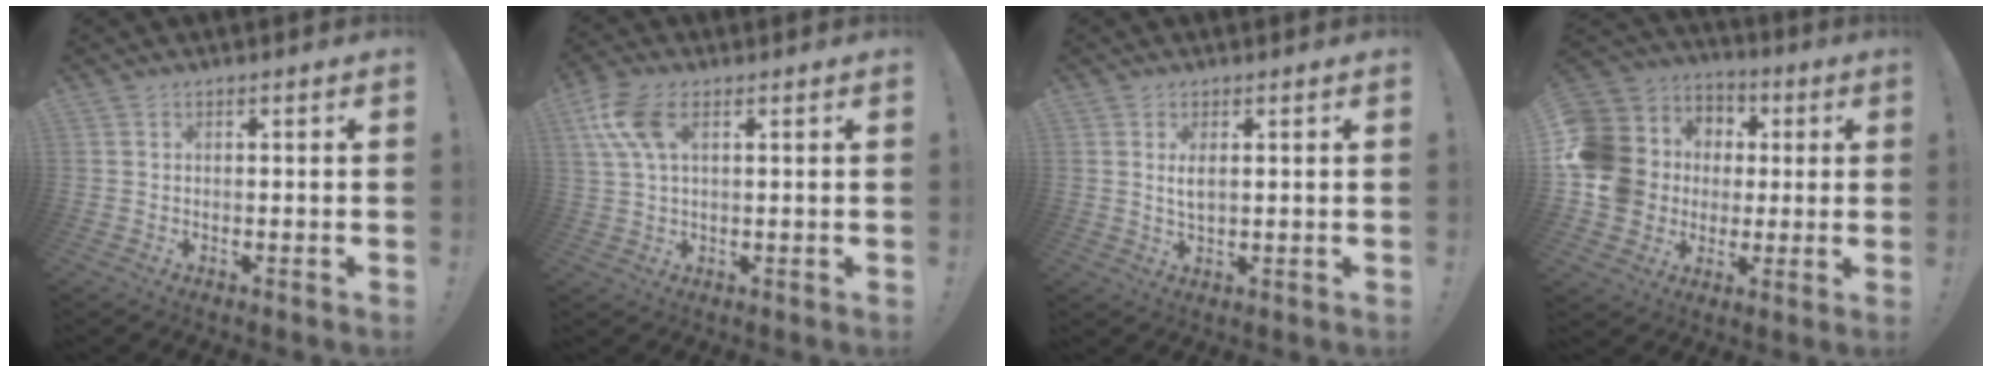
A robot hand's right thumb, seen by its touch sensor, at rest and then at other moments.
{"total": 9.5, "force": [3.6, 4.7, 7.5], "torque": [-0.154, 0.000, 0.072]}
{"total": 3.0, "force": [0.9, 1.0, 2.7], "torque": [-0.044, -0.006, 0.013]}
{"total": 16.8, "force": [0.7, 15.3, 6.8], "torque": [-0.130, 0.007, 0.047]}